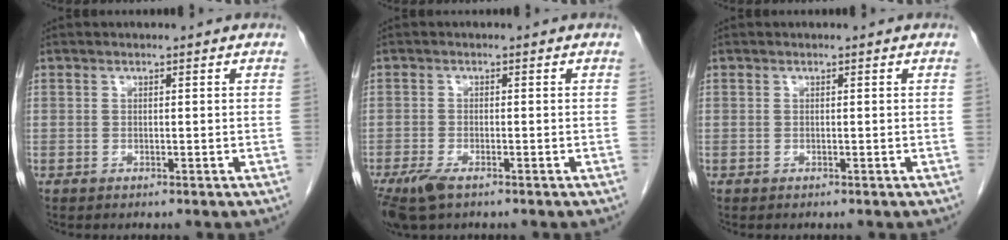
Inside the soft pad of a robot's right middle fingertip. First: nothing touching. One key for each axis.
{"total": 4.6, "fx": -3.0, "fy": 1.5, "fz": 3.1, "tx": -0.068, "ty": -0.011, "tz": -0.053}
{"total": 0.0}